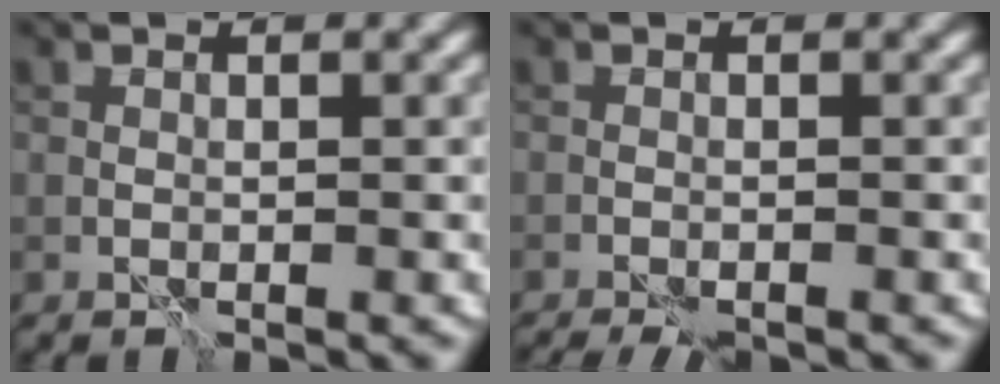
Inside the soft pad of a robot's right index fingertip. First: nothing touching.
{"total": 2.3, "force": [-2.0, 0.3, 1.2], "torque": [-0.030, -0.001, -0.033]}